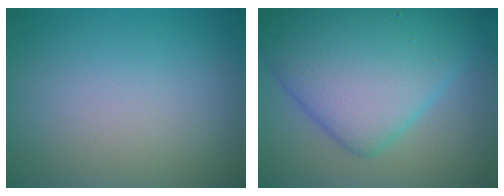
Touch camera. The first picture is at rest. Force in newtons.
{"total": 9.8, "press": 9.8, "slide": 0.1}